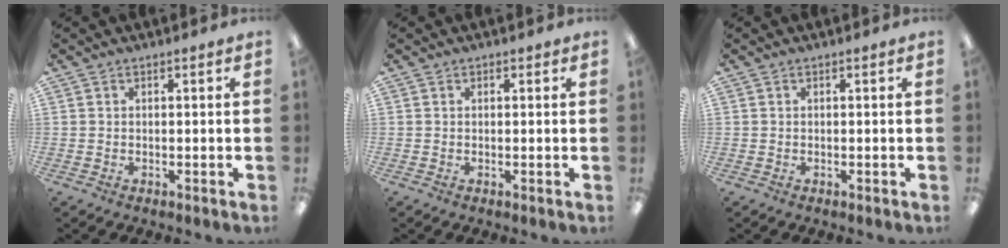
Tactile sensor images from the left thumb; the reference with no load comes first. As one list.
[{"total": 0.6, "force": [0.5, 0.4, 0.1], "torque": [-0.001, 0.002, 0.009]}, {"total": 0.0}]